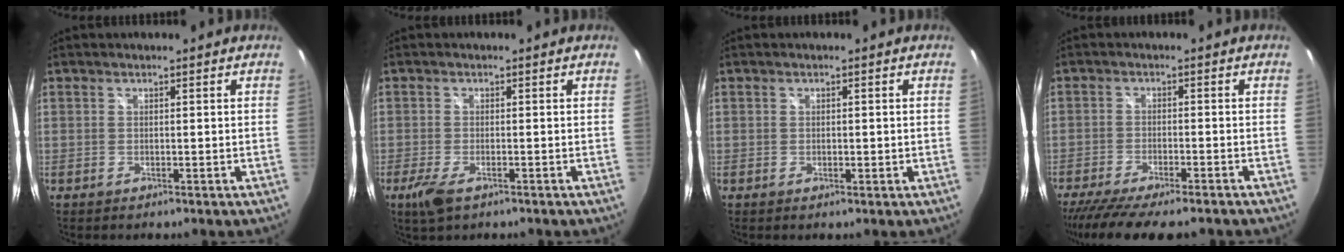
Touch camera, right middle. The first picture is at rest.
{"total": 4.1, "force": [-2.2, 1.5, 3.0], "torque": [-0.070, -0.013, -0.042]}
{"total": 1.3, "force": [-0.1, 0.7, 1.0], "torque": [-0.013, 0.001, -0.002]}
{"total": 12.1, "force": [-10.0, 2.0, 6.6], "torque": [-0.144, -0.042, -0.161]}